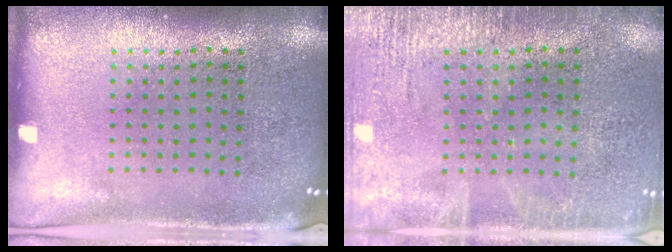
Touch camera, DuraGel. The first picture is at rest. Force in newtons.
{"total": 2.6, "press": 2.5, "slide": 0.3}